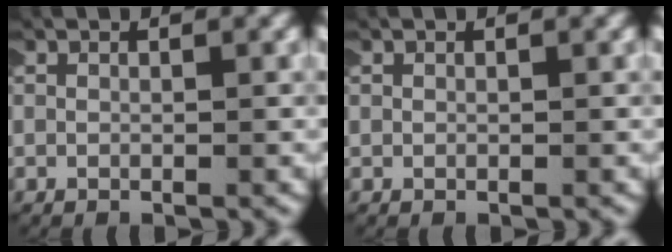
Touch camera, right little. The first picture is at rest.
{"total": 0.0}